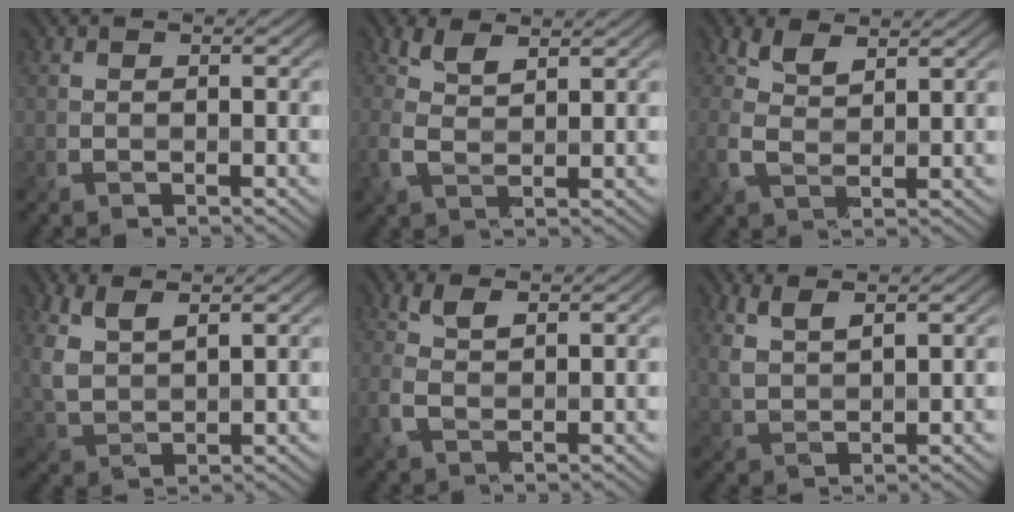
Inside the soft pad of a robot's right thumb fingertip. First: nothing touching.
{"total": 3.0, "force": [1.7, 1.2, 2.3], "torque": [-0.058, 0.002, 0.033]}
{"total": 3.3, "force": [2.0, 1.4, 2.2], "torque": [-0.055, 0.000, 0.037]}
{"total": 5.3, "force": [3.3, 2.0, 3.6], "torque": [-0.096, 0.001, 0.070]}
{"total": 2.4, "force": [1.0, 0.8, 2.0], "torque": [-0.054, 0.004, 0.021]}
{"total": 3.7, "force": [2.6, 0.8, 2.5], "torque": [-0.068, 0.001, 0.058]}